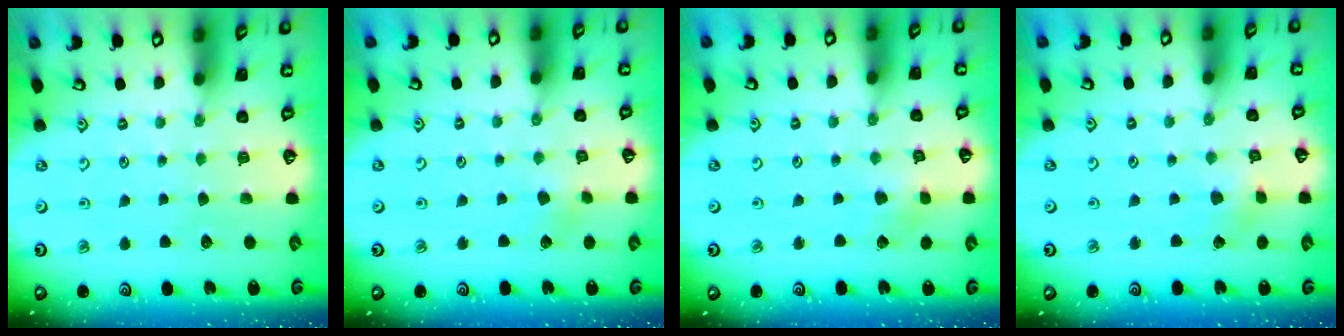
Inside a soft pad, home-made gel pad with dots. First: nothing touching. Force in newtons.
{"total": 2.0, "press": 1.9, "slide": 0.3}
{"total": 3.4, "press": 3.3, "slide": 0.6}
{"total": 2.4, "press": 2.4, "slide": 0.3}